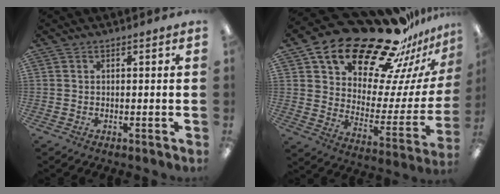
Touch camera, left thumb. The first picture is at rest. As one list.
[{"total": 24.0, "force": [19.4, 9.4, 10.6], "torque": [-0.164, -0.147, 0.335]}]